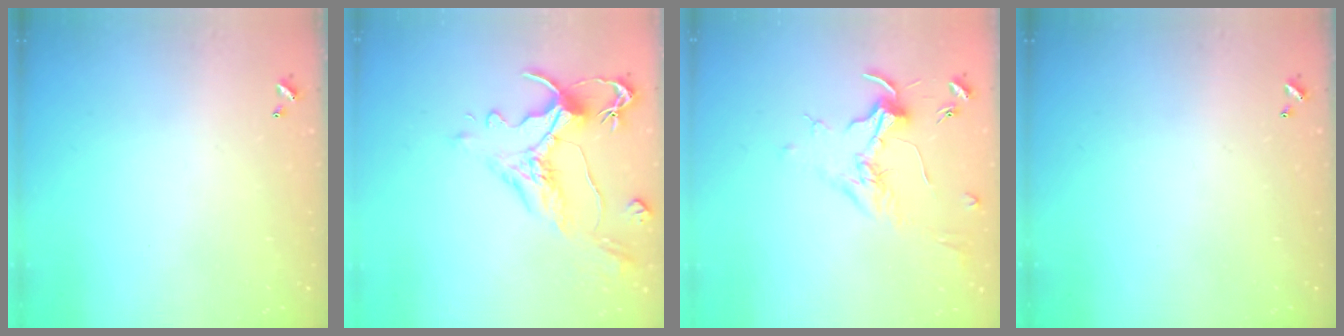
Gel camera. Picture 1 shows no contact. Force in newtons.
{"total": 1.6, "press": 0.4, "slide": 1.6}
{"total": 1.7, "press": 1.5, "slide": 0.9}
{"total": 0.0}